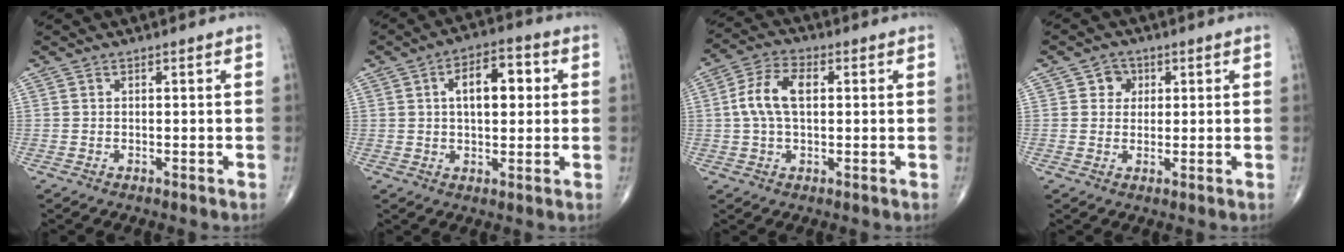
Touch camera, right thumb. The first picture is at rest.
{"total": 9.7, "force": [2.0, 5.0, 8.1], "torque": [-0.100, 0.014, 0.024]}
{"total": 8.4, "force": [1.0, 4.7, 6.9], "torque": [-0.142, 0.020, 0.016]}
{"total": 3.3, "force": [1.1, 3.0, 1.0], "torque": [0.006, 0.000, 0.011]}